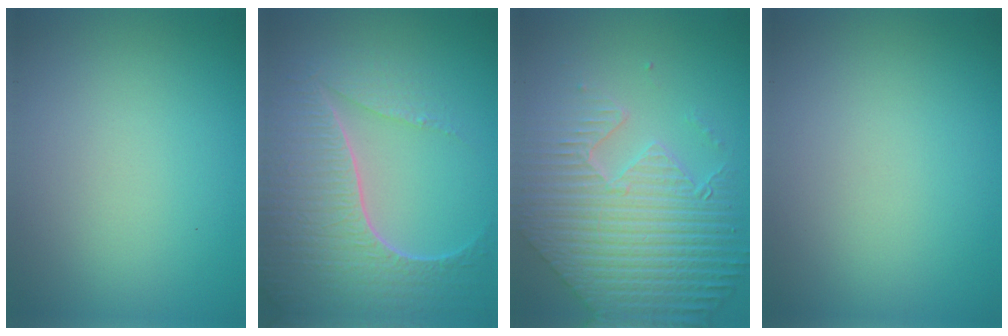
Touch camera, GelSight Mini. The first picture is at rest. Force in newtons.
{"total": 7.7, "press": 5.6, "slide": 5.3}
{"total": 9.2, "press": 6.5, "slide": 6.5}
{"total": 0.0}